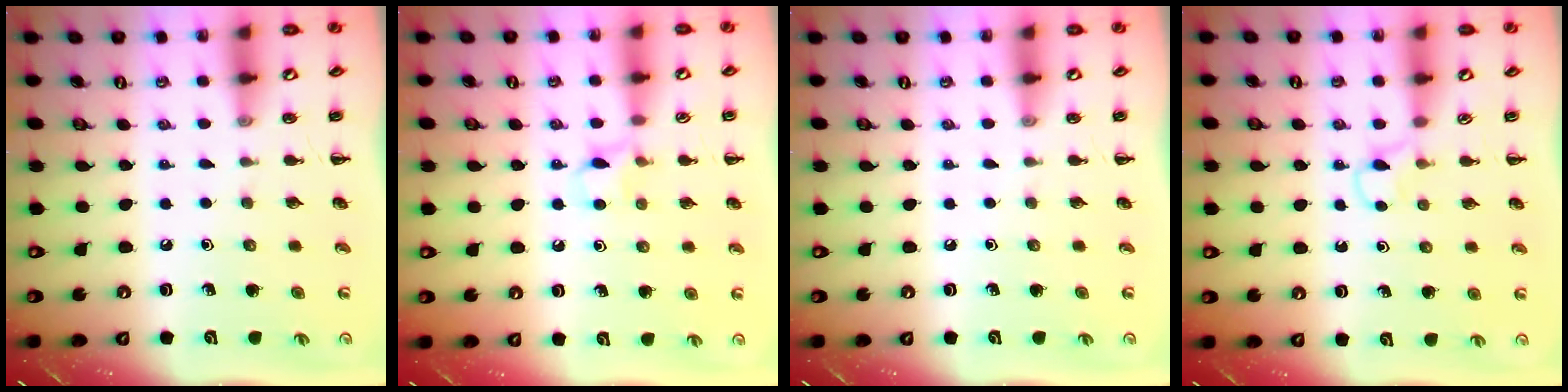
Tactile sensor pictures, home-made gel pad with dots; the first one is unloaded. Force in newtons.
{"total": 6.0, "press": 5.7, "slide": 1.9}
{"total": 0.0}
{"total": 3.2, "press": 3.0, "slide": 1.1}